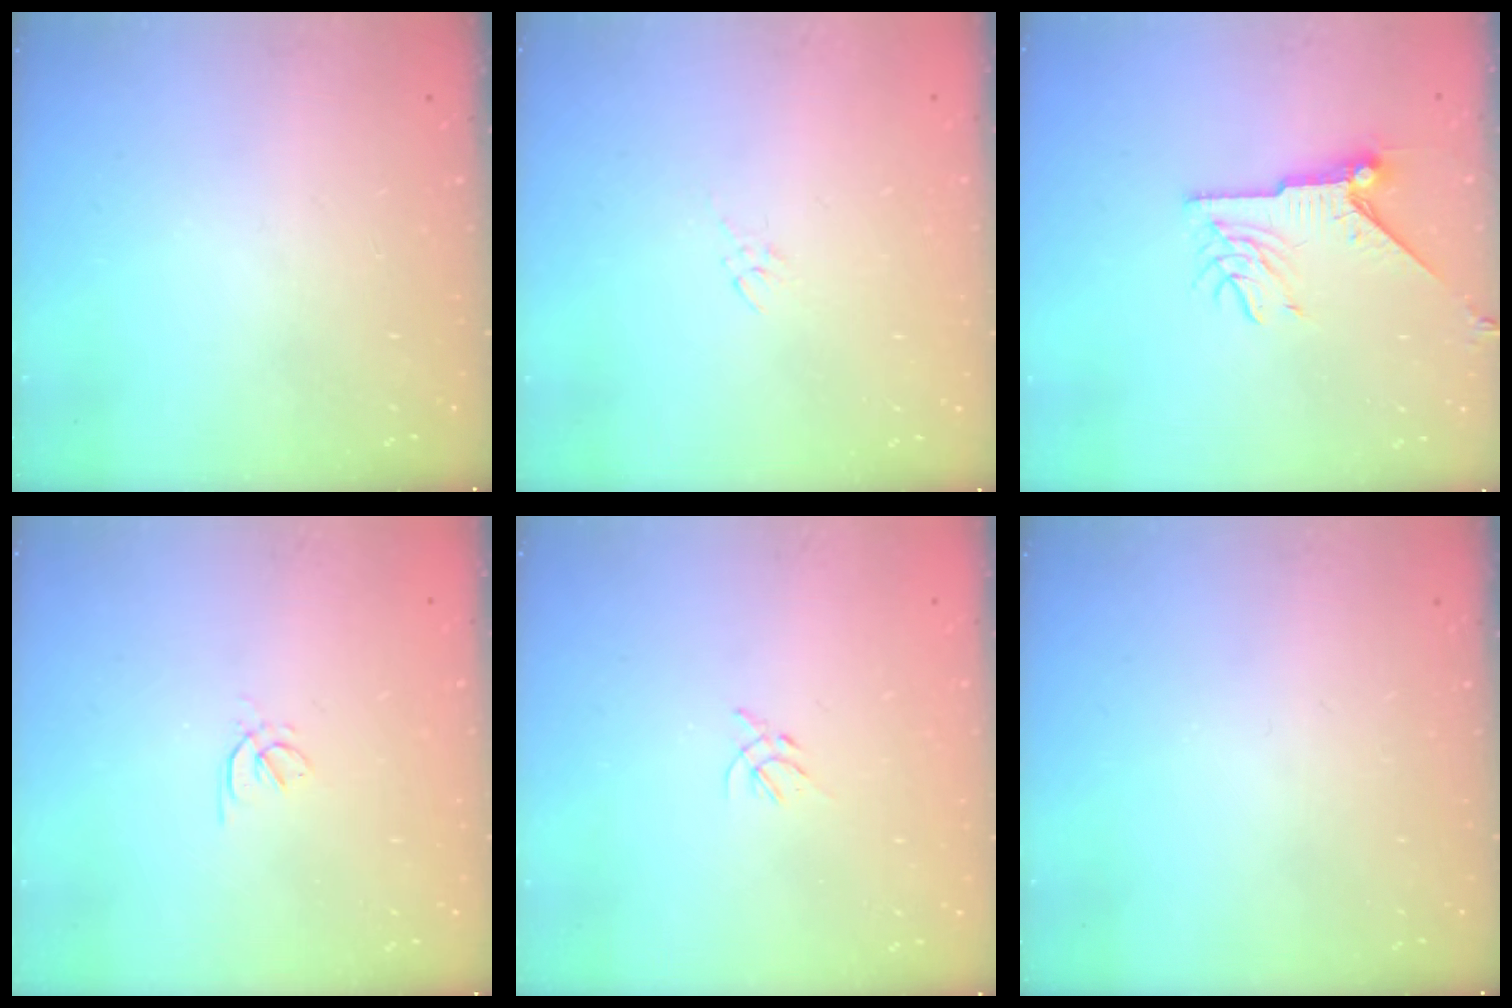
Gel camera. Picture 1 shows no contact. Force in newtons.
{"total": 2.7, "press": 2.5, "slide": 0.9}
{"total": 8.4, "press": 8.4, "slide": 0.0}
{"total": 1.6, "press": 1.5, "slide": 0.5}
{"total": 2.3, "press": 2.2, "slide": 0.6}
{"total": 0.0}